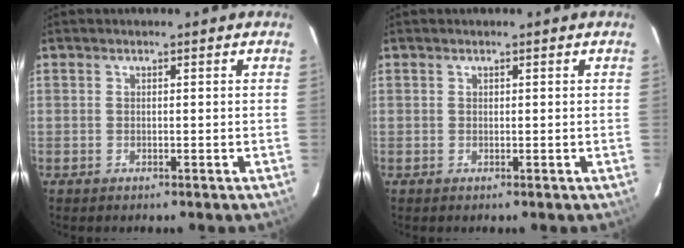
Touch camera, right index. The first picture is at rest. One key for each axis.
{"total": 0.0}